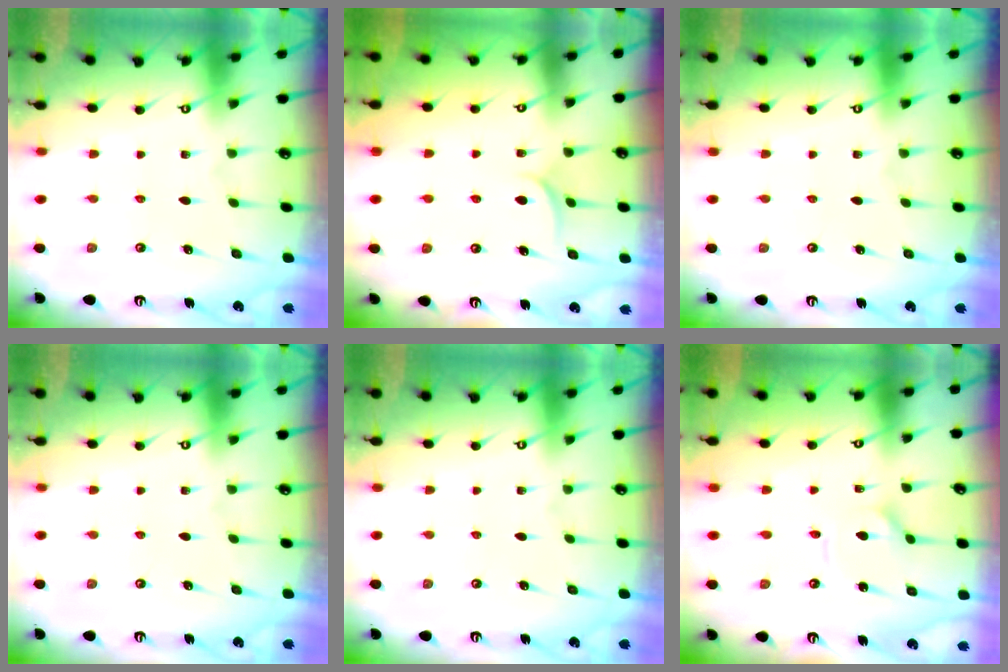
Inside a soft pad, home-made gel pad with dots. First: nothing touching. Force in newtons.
{"total": 4.5, "press": 4.5, "slide": 0.6}
{"total": 0.0}
{"total": 0.0}
{"total": 0.0}
{"total": 3.6, "press": 3.6, "slide": 0.4}